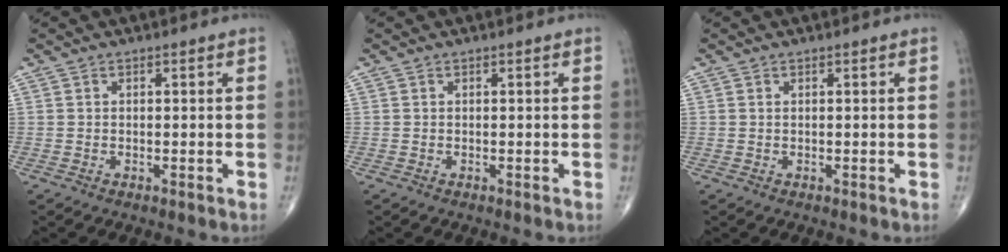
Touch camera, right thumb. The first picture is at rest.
{"total": 0.0}
{"total": 0.0}